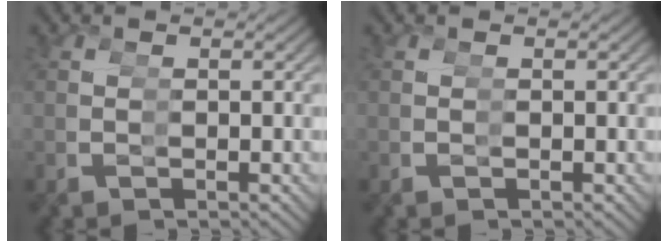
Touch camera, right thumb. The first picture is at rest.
{"total": 0.0}